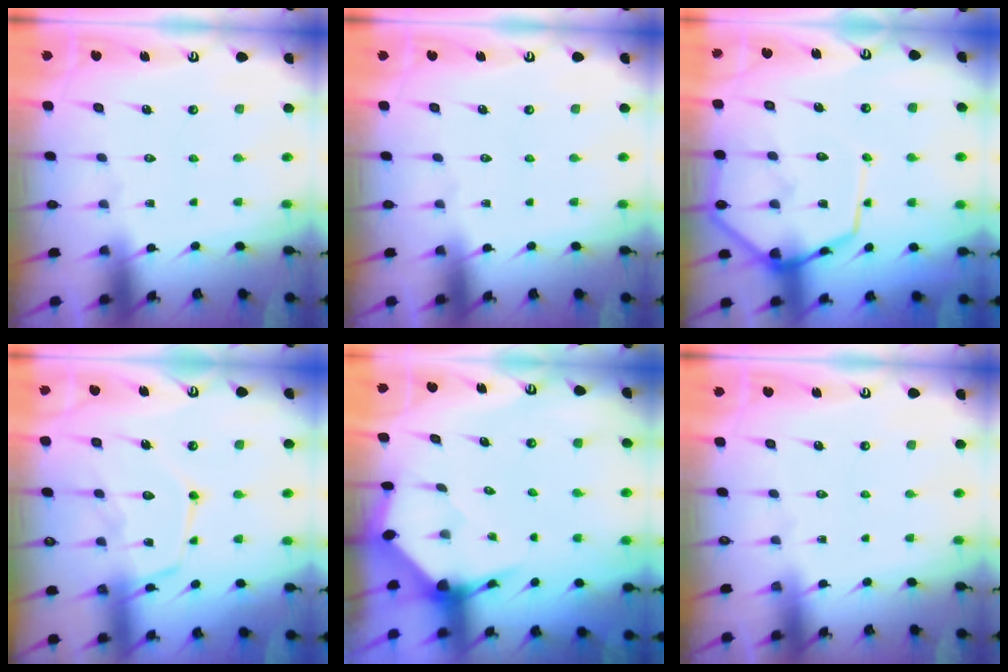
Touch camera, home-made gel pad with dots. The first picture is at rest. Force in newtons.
{"total": 0.0}
{"total": 12.7, "press": 12.6, "slide": 1.2}
{"total": 15.8, "press": 15.7, "slide": 1.4}
{"total": 3.7, "press": 3.7, "slide": 0.4}
{"total": 0.0}